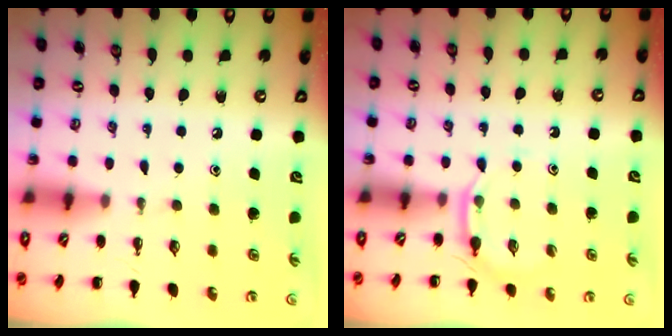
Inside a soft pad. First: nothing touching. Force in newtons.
{"total": 5.4, "press": 5.4, "slide": 1.0}